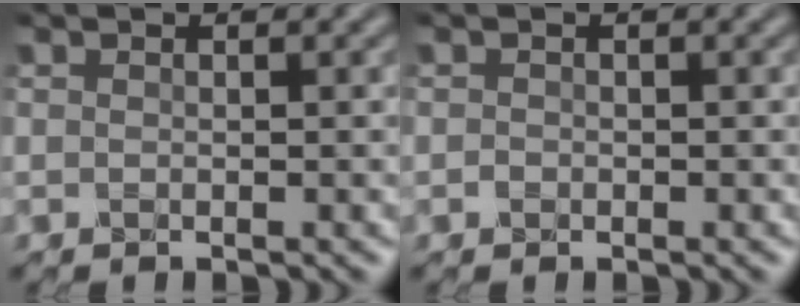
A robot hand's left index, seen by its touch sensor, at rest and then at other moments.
{"total": 0.7, "force": [-0.4, 0.5, 0.2], "torque": [-0.001, -0.001, -0.014]}